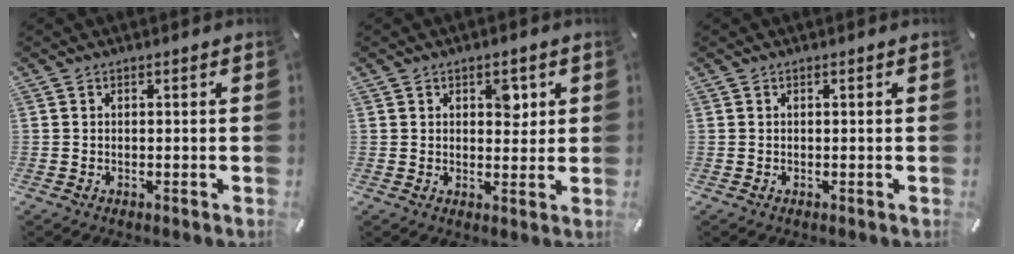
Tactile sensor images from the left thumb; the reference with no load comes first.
{"total": 4.3, "force": [1.8, 2.8, 2.8], "torque": [-0.013, -0.012, 0.019]}
{"total": 0.0}